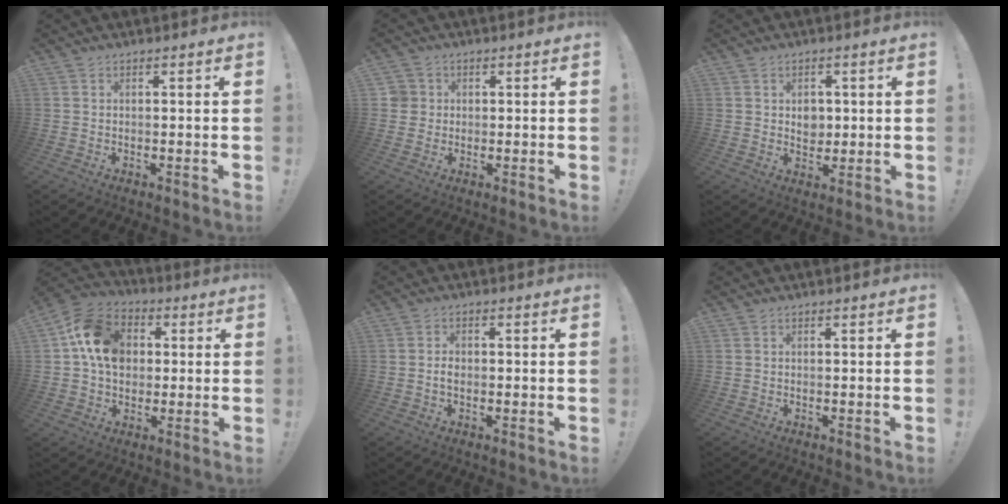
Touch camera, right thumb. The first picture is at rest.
{"total": 3.6, "force": [0.7, 3.4, 0.7], "torque": [-0.010, 0.004, 0.014]}
{"total": 4.6, "force": [0.7, 4.1, 2.0], "torque": [-0.017, -0.001, 0.010]}
{"total": 15.3, "force": [3.0, 12.1, 8.8], "torque": [-0.147, 0.005, 0.064]}
{"total": 2.1, "force": [-0.4, 1.5, 1.5], "torque": [-0.024, 0.007, -0.007]}
{"total": 0.0}